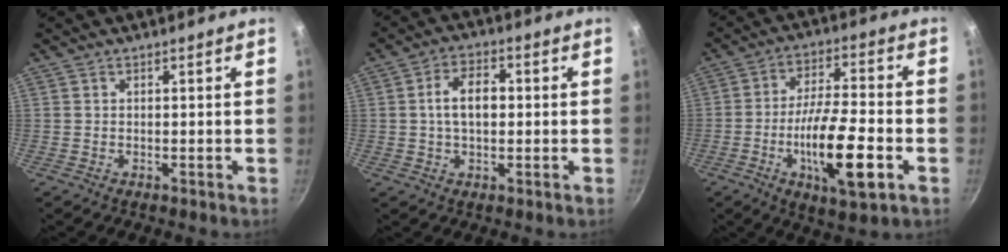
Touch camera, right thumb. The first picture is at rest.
{"total": 7.6, "force": [0.5, 4.6, 6.1], "torque": [-0.090, 0.020, 0.001]}
{"total": 16.4, "force": [-5.1, 4.7, 14.8], "torque": [-0.257, 0.019, -0.090]}